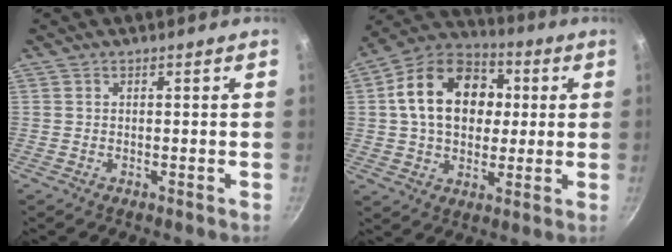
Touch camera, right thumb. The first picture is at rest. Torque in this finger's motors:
{"motor_torque": [0.45, 3.25, 1.74, 0.30, 0.20]}